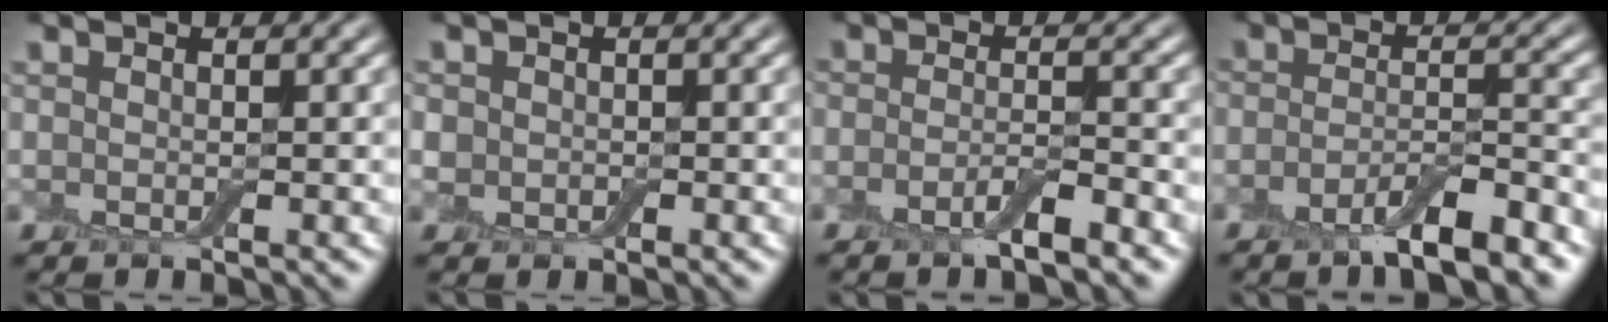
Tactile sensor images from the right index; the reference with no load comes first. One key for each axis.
{"total": 1.7, "fx": -0.1, "fy": 1.6, "fz": 0.6, "tx": -0.010, "ty": -0.001, "tz": -0.005}
{"total": 2.6, "fx": -1.7, "fy": 0.5, "fz": 2.0, "tx": -0.037, "ty": 0.000, "tz": -0.037}
{"total": 5.5, "fx": -3.7, "fy": 1.1, "fz": 3.9, "tx": -0.062, "ty": 0.001, "tz": -0.066}